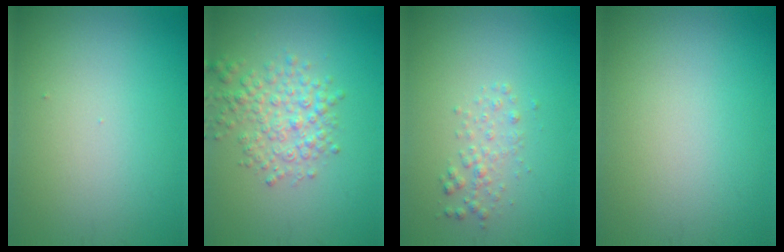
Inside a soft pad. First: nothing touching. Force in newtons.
{"total": 3.6, "press": 3.6, "slide": 0.1}
{"total": 1.5, "press": 1.5, "slide": 0.0}
{"total": 0.0}